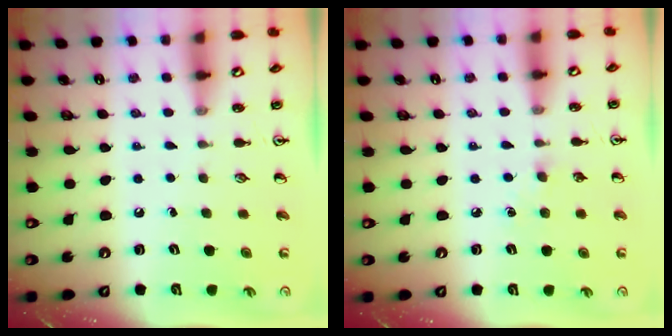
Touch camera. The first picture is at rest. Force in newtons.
{"total": 2.8, "press": 2.8, "slide": 0.4}